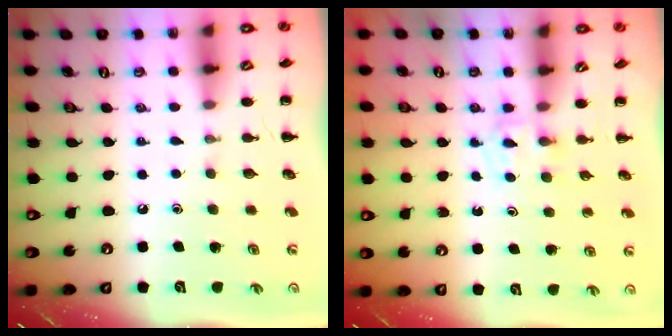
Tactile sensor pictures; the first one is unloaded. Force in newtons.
{"total": 3.8, "press": 3.6, "slide": 1.2}